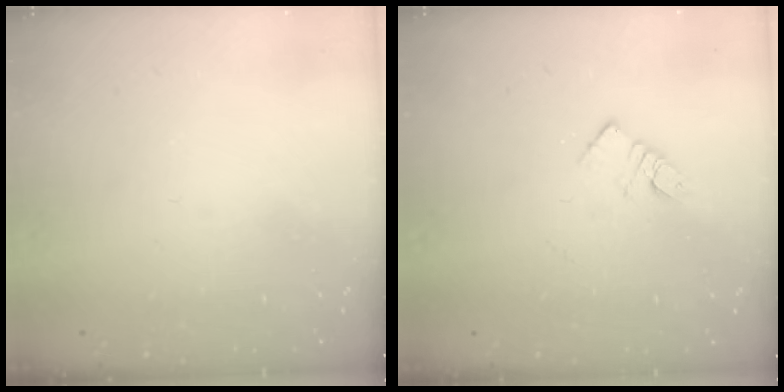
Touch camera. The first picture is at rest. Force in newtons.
{"total": 4.9, "press": 4.9, "slide": 0.2}